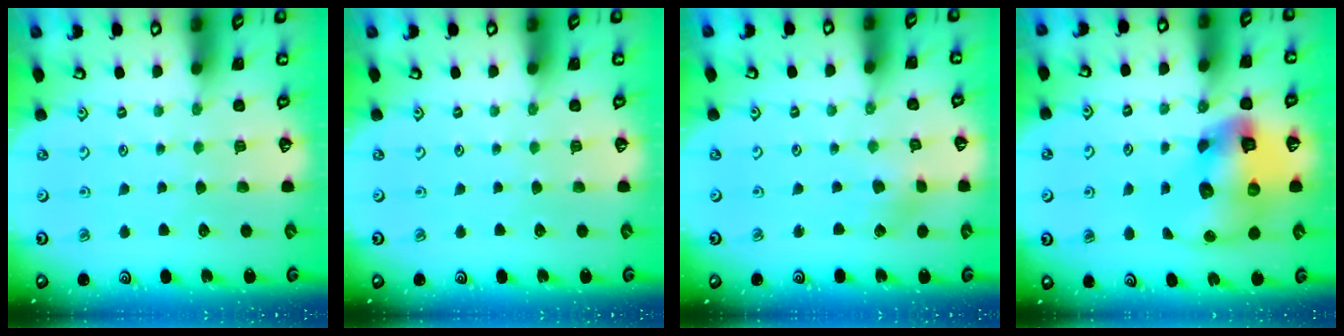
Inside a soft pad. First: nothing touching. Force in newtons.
{"total": 0.0}
{"total": 2.7, "press": 2.7, "slide": 0.3}
{"total": 16.7, "press": 16.5, "slide": 2.2}